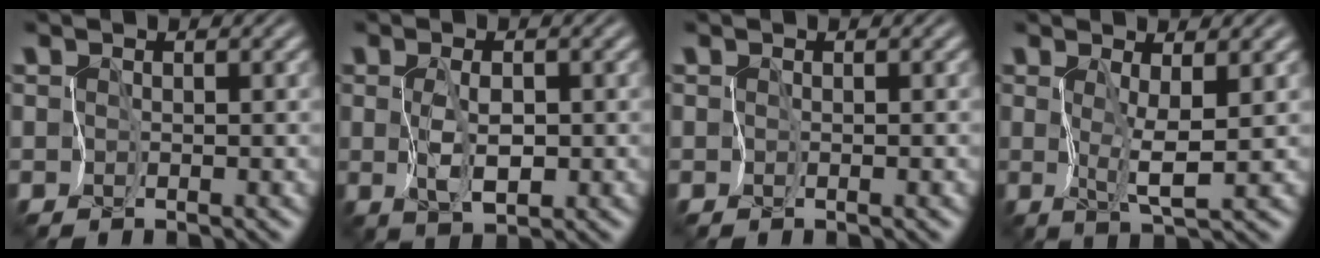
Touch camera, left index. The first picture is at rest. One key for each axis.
{"total": 2.5, "fx": -0.2, "fy": 1.2, "fz": 2.2, "tx": -0.049, "ty": -0.006, "tz": 0.002}
{"total": 0.0}
{"total": 2.5, "fx": 0.7, "fy": 0.0, "fz": 2.3, "tx": -0.049, "ty": -0.008, "tz": 0.019}